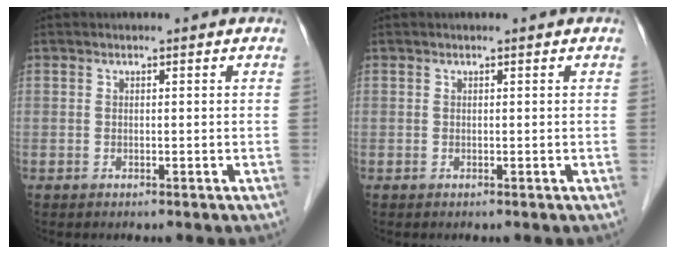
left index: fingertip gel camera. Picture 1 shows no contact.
{"total": 0.0}